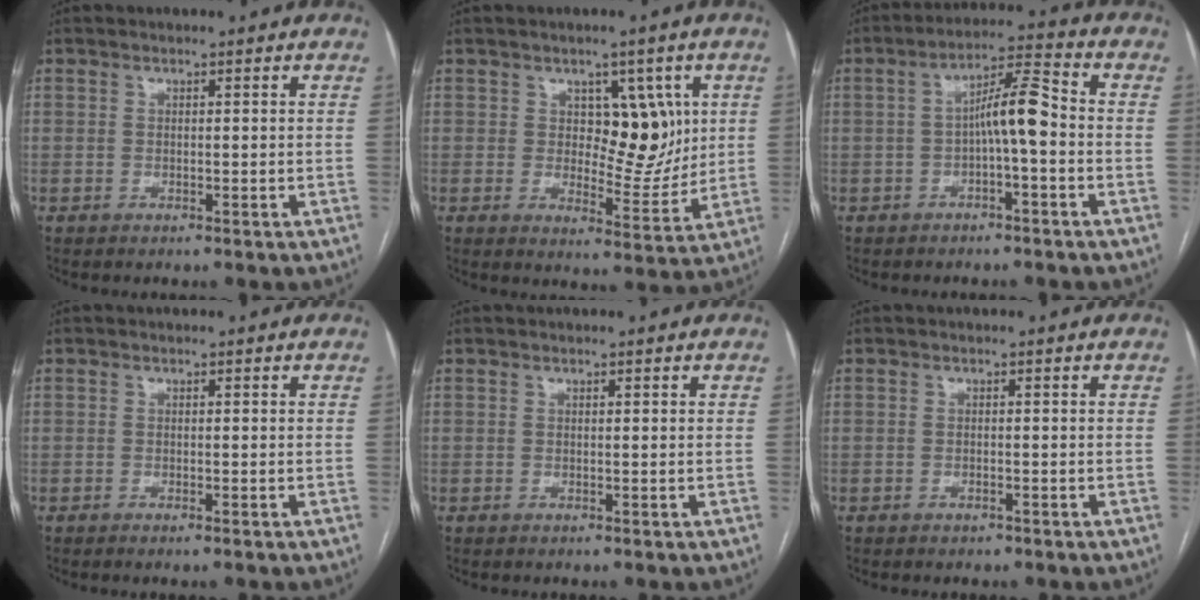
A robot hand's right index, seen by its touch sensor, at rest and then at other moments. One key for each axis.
{"total": 8.4, "fx": 2.3, "fy": 4.7, "fz": 6.6, "tx": -0.080, "ty": 0.007, "tz": 0.042}
{"total": 7.0, "fx": -1.0, "fy": 1.0, "fz": 6.9, "tx": -0.117, "ty": 0.026, "tz": -0.019}
{"total": 0.7, "fx": -0.5, "fy": -0.1, "fz": 0.5, "tx": -0.011, "ty": -0.001, "tz": -0.009}
{"total": 0.0}
{"total": 0.7, "fx": -0.6, "fy": 0.3, "fz": 0.3, "tx": -0.011, "ty": -0.001, "tz": -0.007}